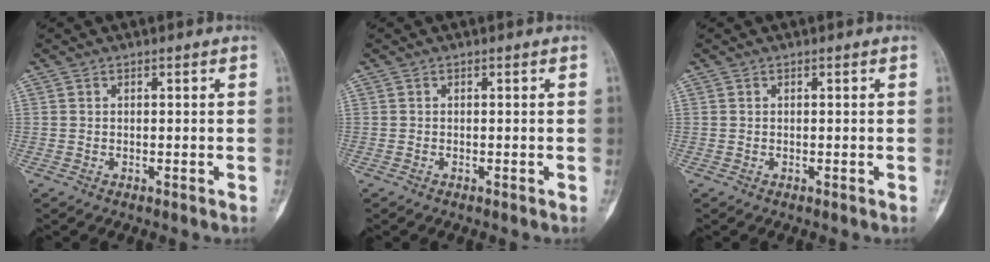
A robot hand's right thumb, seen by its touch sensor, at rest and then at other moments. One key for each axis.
{"total": 0.0}
{"total": 0.0}